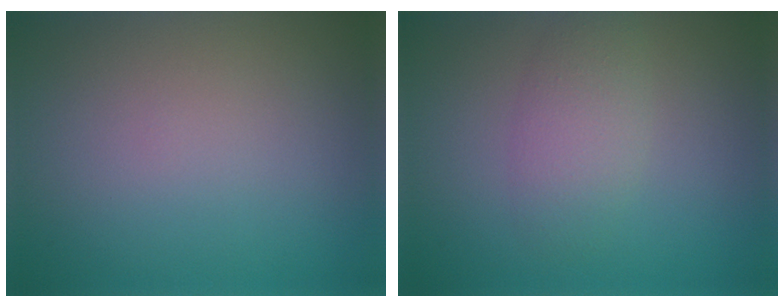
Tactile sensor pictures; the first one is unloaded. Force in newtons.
{"total": 2.8, "press": 2.8, "slide": 0.1}